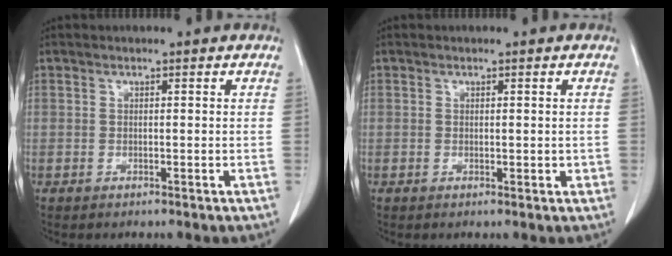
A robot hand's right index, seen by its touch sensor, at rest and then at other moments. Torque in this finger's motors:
{"motor_torque": [-0.13, 0.23, -0.10, 0.00]}